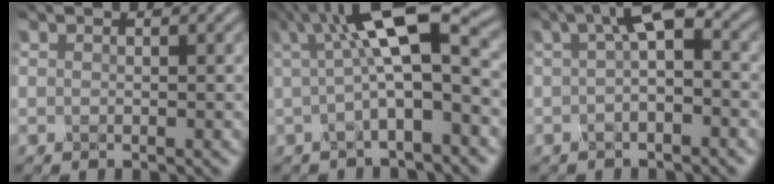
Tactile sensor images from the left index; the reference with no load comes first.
{"total": 7.9, "force": [1.5, 2.1, 7.4], "torque": [-0.116, 0.013, 0.014]}
{"total": 3.7, "force": [0.4, 1.0, 3.6], "torque": [-0.057, 0.008, -0.002]}